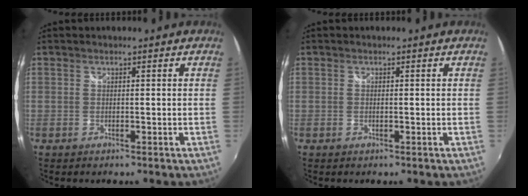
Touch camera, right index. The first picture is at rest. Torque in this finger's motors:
{"motor_torque": [-0.21, 0.11, -0.03, 0.00]}